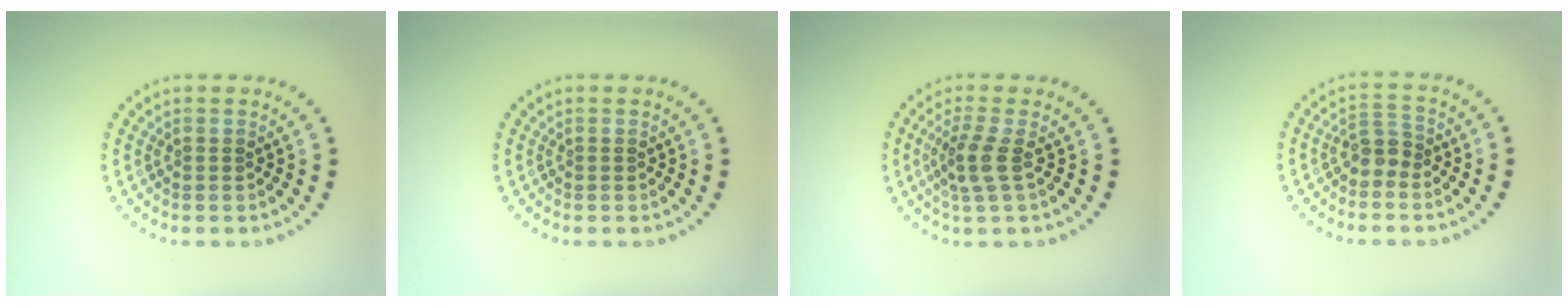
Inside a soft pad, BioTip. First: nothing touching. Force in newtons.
{"total": 0.0}
{"total": 2.6, "press": 1.9, "slide": 1.7}
{"total": 1.9, "press": 1.6, "slide": 1.1}